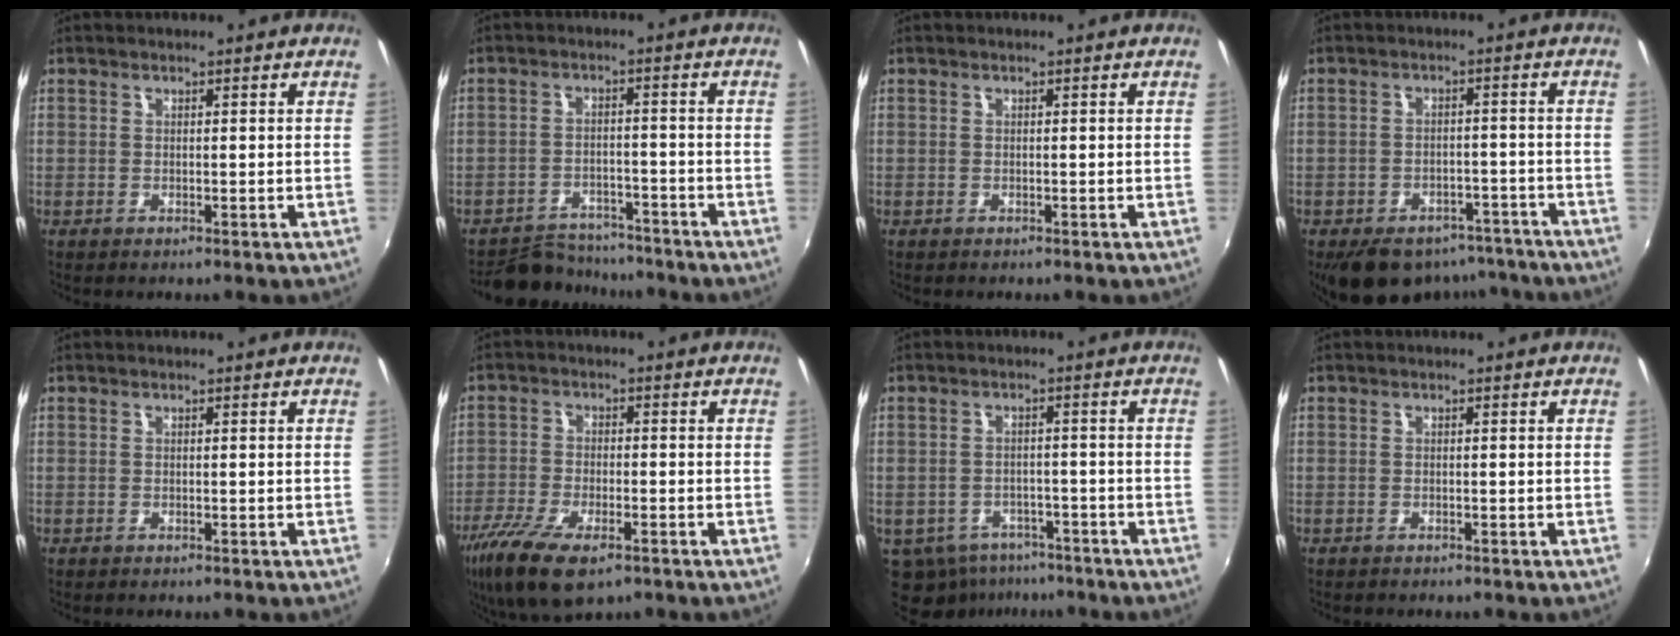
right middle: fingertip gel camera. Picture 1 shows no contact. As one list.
[{"total": 9.8, "force": [-9.1, 3.1, 1.9], "torque": [-0.059, 0.009, -0.134]}, {"total": 0.0}, {"total": 14.2, "force": [-10.8, 7.5, 5.3], "torque": [-0.111, 0.010, -0.130]}, {"total": 0.0}, {"total": 12.6, "force": [-7.9, 5.0, 8.5], "torque": [-0.193, -0.043, -0.144]}, {"total": 11.2, "force": [-7.0, 7.6, 4.3], "torque": [-0.115, -0.010, -0.090]}, {"total": 0.7, "force": [-0.6, 0.3, 0.1], "torque": [-0.004, -0.001, -0.010]}]